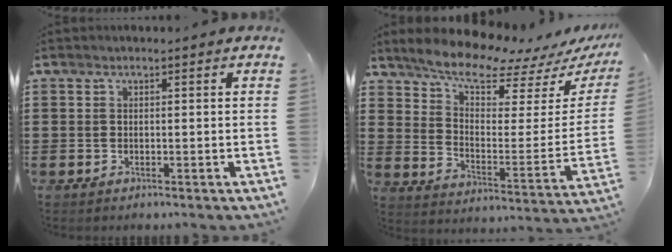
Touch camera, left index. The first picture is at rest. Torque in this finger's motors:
{"motor_torque": [1.22, -0.92, 0.49, 0.06]}